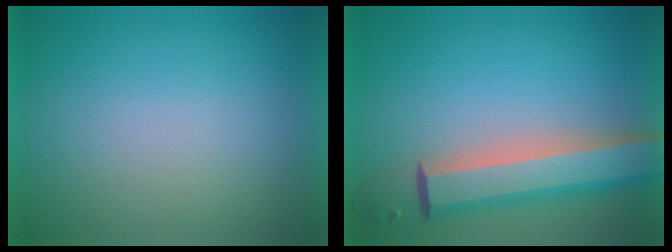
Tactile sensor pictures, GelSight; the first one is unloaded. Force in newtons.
{"total": 8.1}